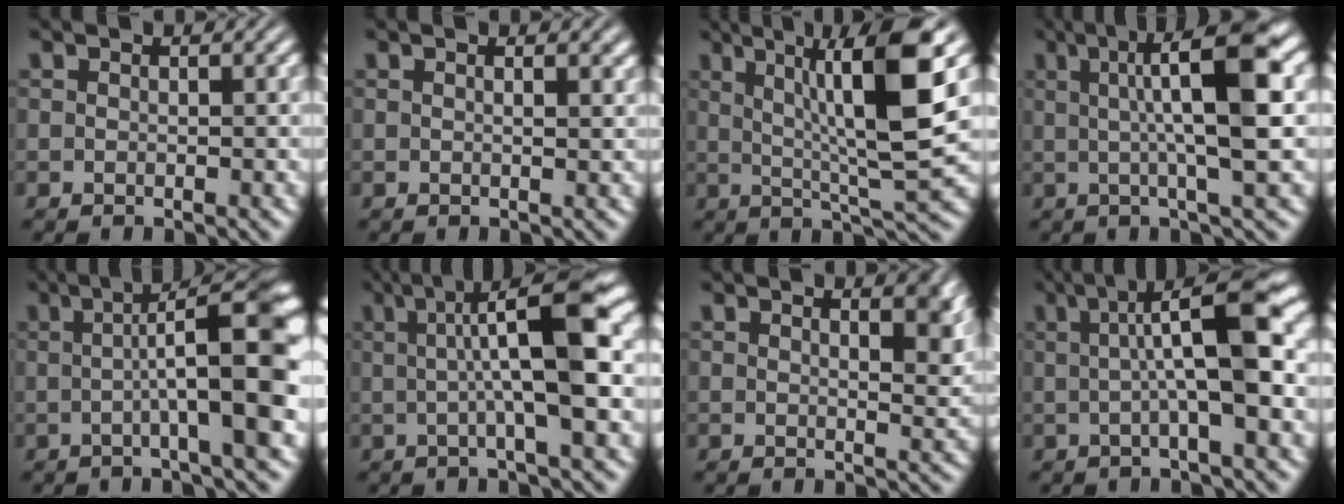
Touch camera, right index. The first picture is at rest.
{"total": 0.9, "force": [0.5, -0.4, 0.6], "torque": [-0.008, -0.004, 0.010]}
{"total": 10.5, "force": [4.1, 0.6, 9.7], "torque": [-0.128, 0.010, 0.062]}
{"total": 9.1, "force": [2.7, 0.4, 8.7], "torque": [-0.107, 0.026, 0.034]}
{"total": 9.7, "force": [0.8, 1.8, 9.5], "torque": [-0.108, 0.009, 0.009]}
{"total": 9.4, "force": [2.2, 1.0, 9.1], "torque": [-0.112, 0.026, 0.025]}
{"total": 3.0, "force": [1.5, -0.4, 2.6], "torque": [-0.025, -0.011, 0.027]}
{"total": 8.5, "force": [1.8, 0.7, 8.3], "torque": [-0.102, 0.023, 0.022]}